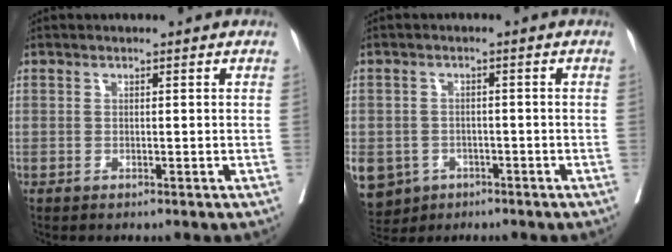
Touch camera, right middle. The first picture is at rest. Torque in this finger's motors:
{"motor_torque": [1.09, -1.05, 0.72, 0.15]}